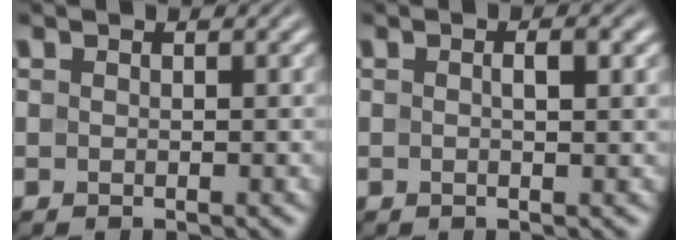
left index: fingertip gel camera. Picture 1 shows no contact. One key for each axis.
{"total": 2.1, "fx": 0.2, "fy": 0.5, "fz": 2.0, "tx": -0.029, "ty": 0.000, "tz": -0.002}